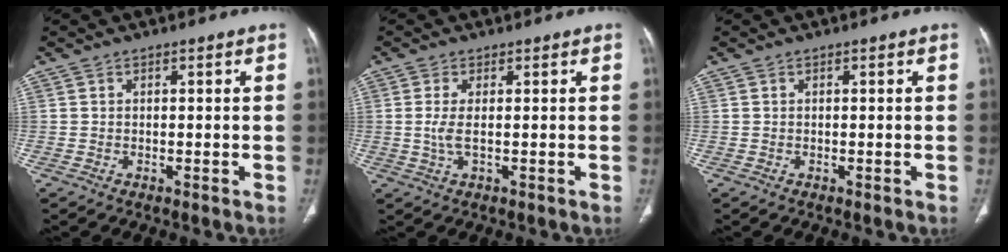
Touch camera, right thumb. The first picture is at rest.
{"total": 3.0, "force": [0.1, 0.8, 2.9], "torque": [-0.080, -0.004, 0.003]}
{"total": 0.0}